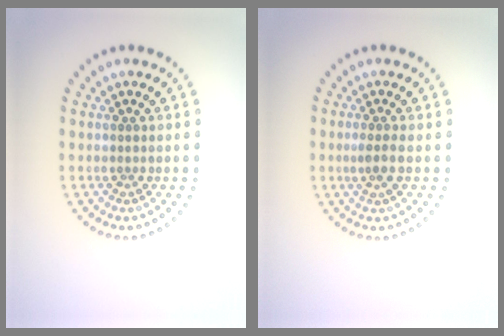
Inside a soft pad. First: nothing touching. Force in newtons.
{"total": 1.6, "press": 1.3, "slide": 1.0}